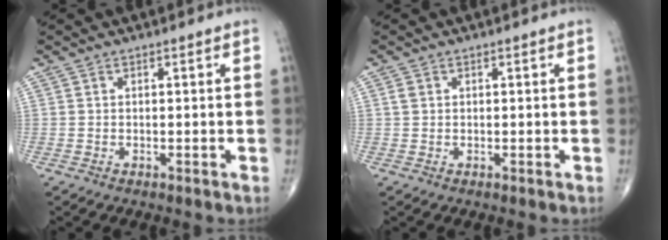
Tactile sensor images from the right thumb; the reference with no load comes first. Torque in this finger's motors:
{"motor_torque": [0.22, -0.04, 0.15, 0.05, -0.07]}